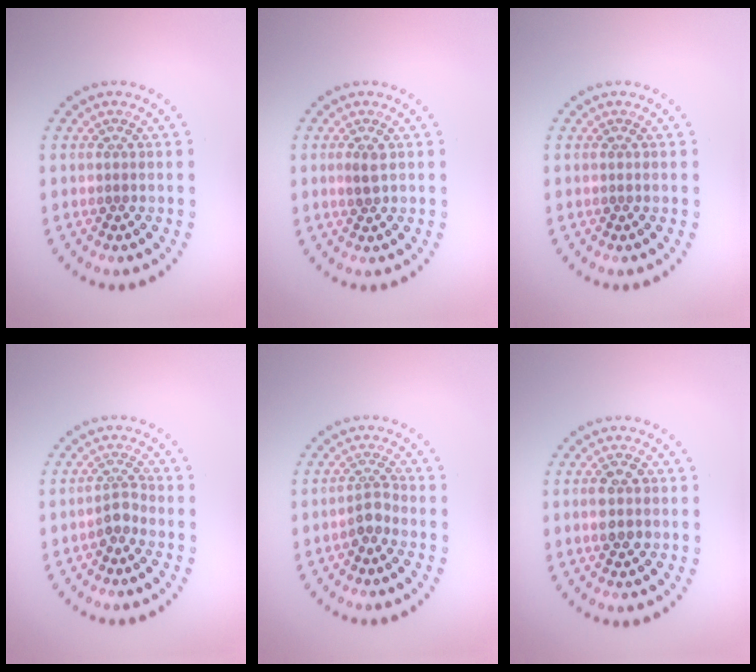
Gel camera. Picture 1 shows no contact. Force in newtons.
{"total": 1.1, "press": 1.1, "slide": 0.3}
{"total": 0.0}
{"total": 1.8, "press": 1.4, "slide": 1.1}
{"total": 1.8, "press": 1.4, "slide": 1.1}
{"total": 2.2, "press": 2.2, "slide": 0.1}